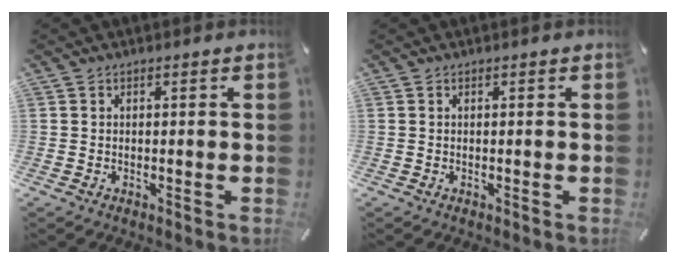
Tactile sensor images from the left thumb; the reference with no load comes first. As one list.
[{"total": 0.0}]